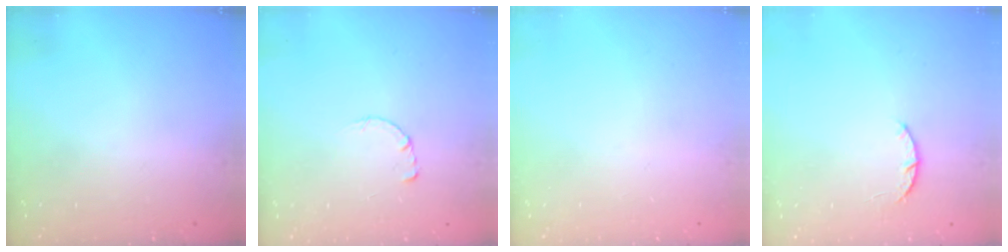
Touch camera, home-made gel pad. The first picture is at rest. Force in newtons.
{"total": 0.7, "press": 0.6, "slide": 0.1}
{"total": 0.0}
{"total": 3.0, "press": 2.9, "slide": 0.5}